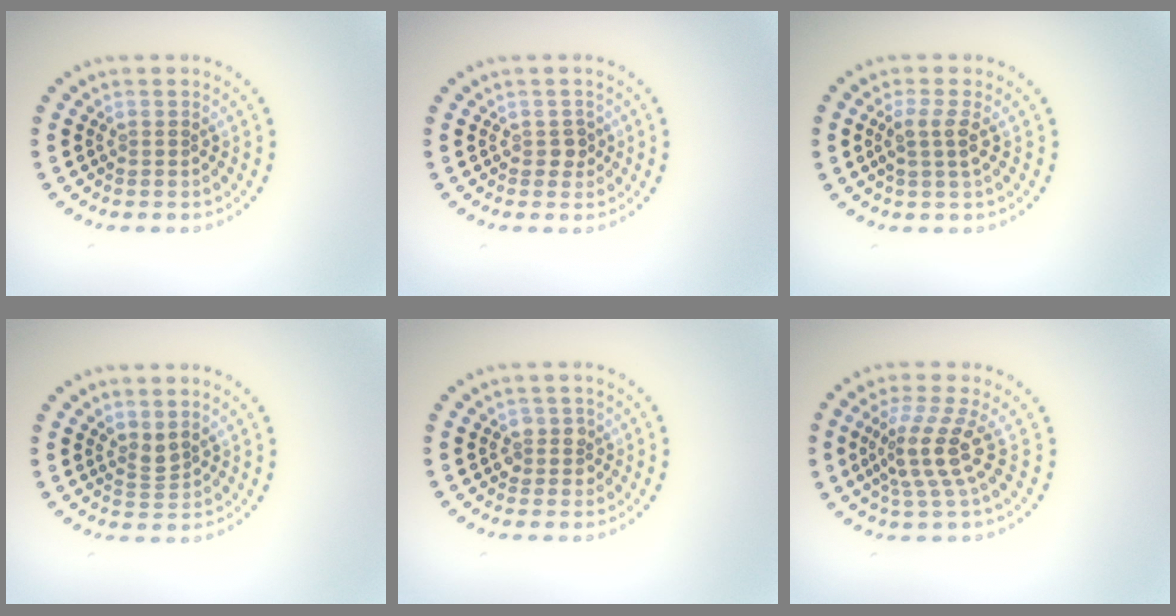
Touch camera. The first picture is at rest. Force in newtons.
{"total": 1.1, "press": 1.0, "slide": 0.5}
{"total": 2.1, "press": 1.7, "slide": 1.1}
{"total": 1.6, "press": 1.2, "slide": 1.0}
{"total": 1.5, "press": 1.4, "slide": 0.5}
{"total": 4.1, "press": 3.1, "slide": 2.6}